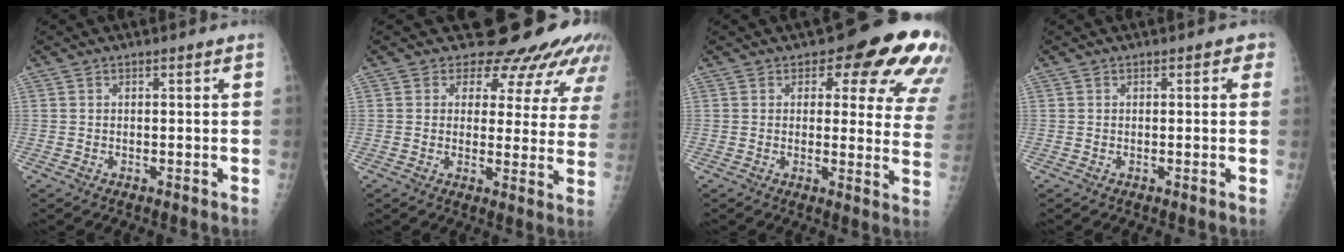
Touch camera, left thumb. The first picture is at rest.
{"total": 15.9, "force": [13.5, 7.2, 4.5], "torque": [-0.010, -0.072, 0.138]}
{"total": 16.3, "force": [9.3, 7.5, 11.1], "torque": [-0.074, -0.041, 0.084]}
{"total": 1.7, "force": [0.6, 1.2, 1.0], "torque": [0.009, 0.003, 0.000]}